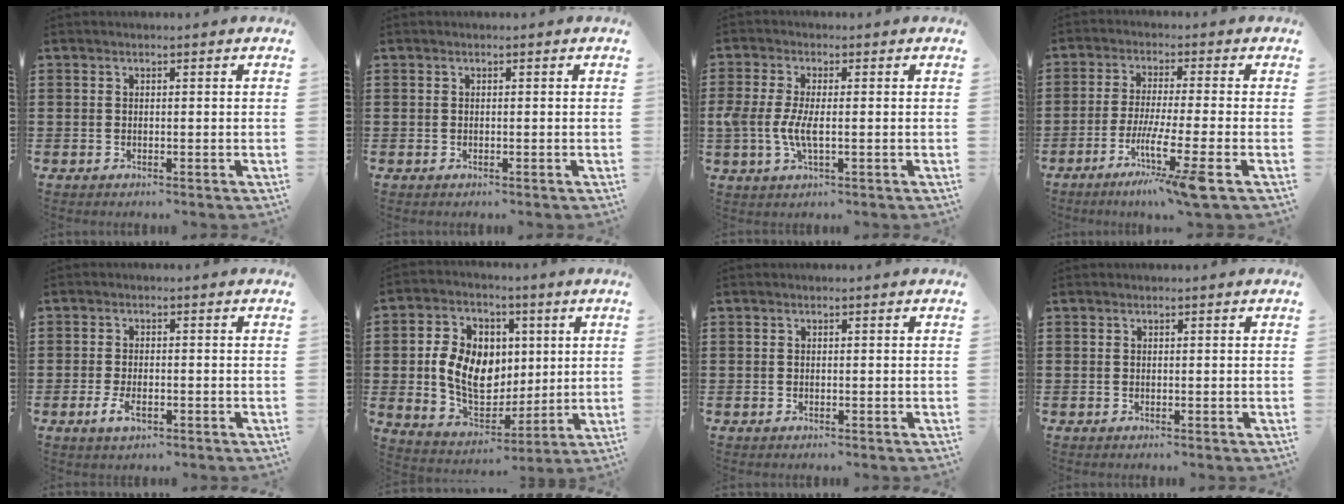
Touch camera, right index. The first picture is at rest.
{"total": 0.0}
{"total": 5.0, "force": [-0.8, 1.8, 4.6], "torque": [-0.110, -0.005, -0.022]}
{"total": 9.0, "force": [-4.6, -0.8, 7.8], "torque": [-0.156, -0.024, -0.089]}
{"total": 2.9, "force": [-1.1, 1.3, 2.3], "torque": [-0.054, -0.005, -0.024]}
{"total": 10.3, "force": [0.5, 8.0, 6.4], "torque": [-0.146, 0.014, 0.007]}
{"total": 0.0}
{"total": 0.0}